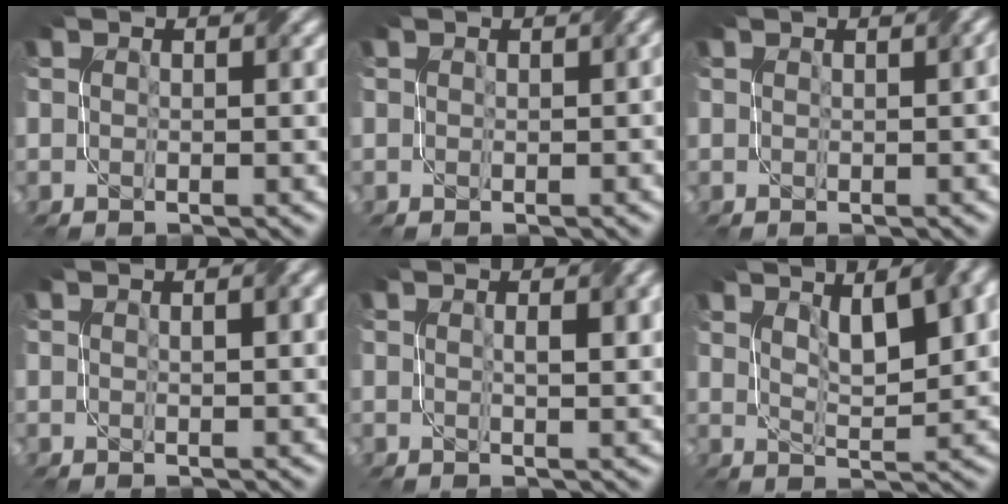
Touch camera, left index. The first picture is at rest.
{"total": 0.5, "force": [-0.5, 0.1, 0.1], "torque": [0.002, 0.003, -0.007]}
{"total": 0.6, "force": [-0.1, -0.1, 0.6], "torque": [-0.005, 0.008, 0.001]}
{"total": 2.3, "force": [0.8, 0.6, 2.1], "torque": [-0.023, 0.003, 0.013]}
{"total": 2.9, "force": [0.6, 0.8, 2.7], "torque": [-0.035, 0.003, 0.011]}
{"total": 7.4, "force": [3.3, 2.6, 6.1], "torque": [-0.081, 0.012, 0.052]}